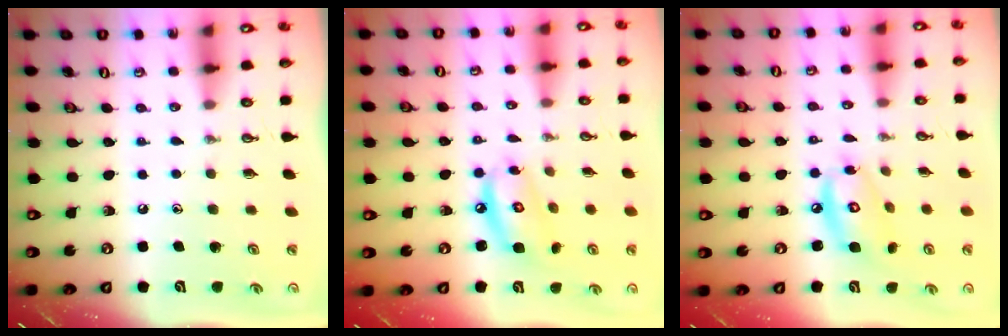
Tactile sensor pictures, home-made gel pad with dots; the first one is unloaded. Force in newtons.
{"total": 9.2, "press": 9.2, "slide": 0.8}
{"total": 10.8, "press": 10.8, "slide": 0.9}